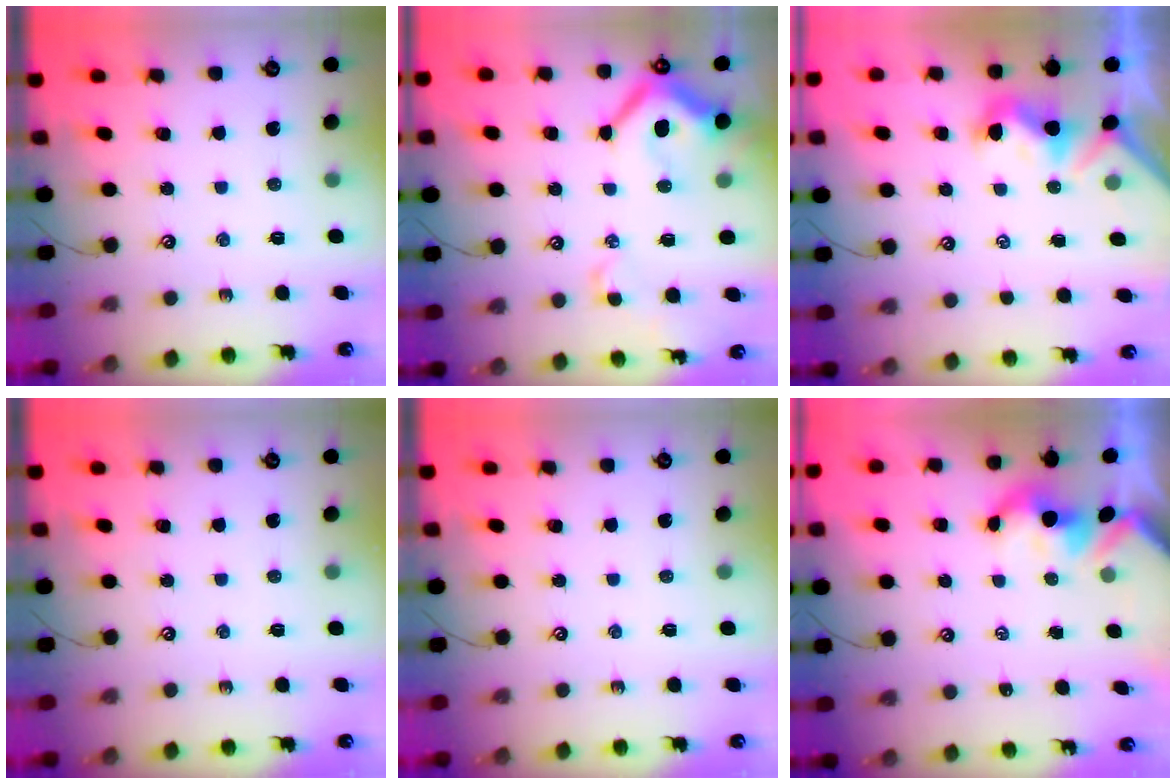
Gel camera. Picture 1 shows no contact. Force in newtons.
{"total": 10.3, "press": 10.2, "slide": 1.6}
{"total": 0.8, "press": 0.5, "slide": 0.6}
{"total": 0.0}
{"total": 0.0}
{"total": 2.4, "press": 2.4, "slide": 0.3}